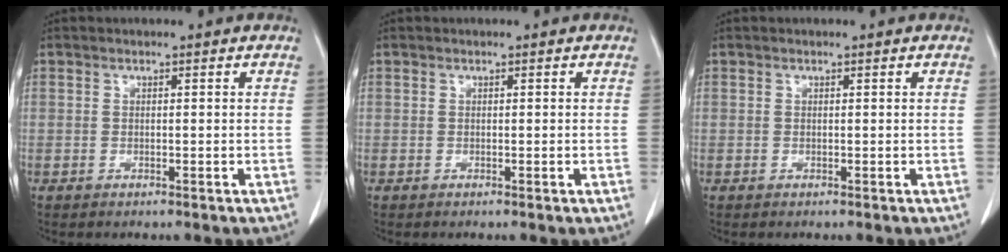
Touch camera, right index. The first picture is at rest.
{"total": 0.0}
{"total": 0.0}